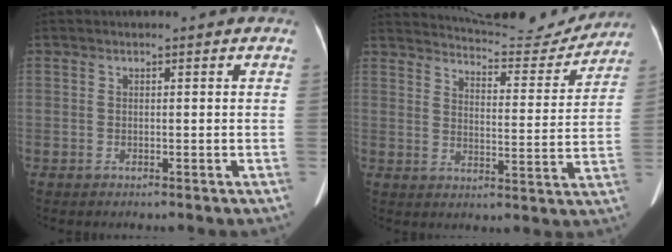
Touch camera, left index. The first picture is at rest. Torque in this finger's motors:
{"motor_torque": [0.49, -0.90, 0.10, 0.02]}